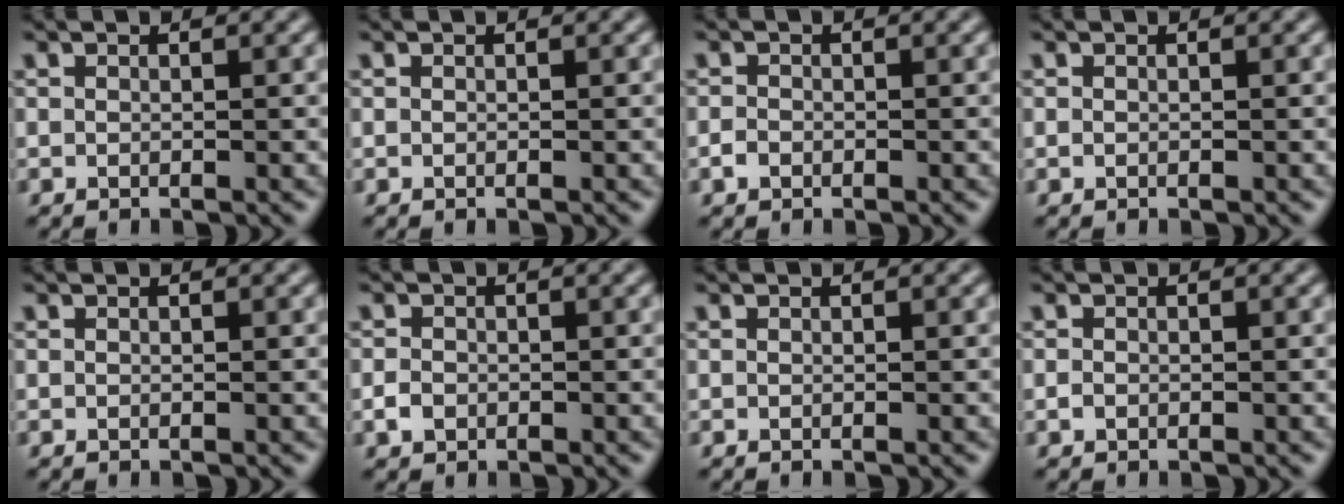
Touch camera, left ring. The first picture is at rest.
{"total": 0.0}
{"total": 0.9, "force": [-0.5, 0.7, 0.4], "torque": [-0.005, -0.002, -0.011]}
{"total": 0.0}
{"total": 0.0}
{"total": 1.3, "force": [-0.5, 1.1, 0.6], "torque": [-0.008, -0.001, -0.013]}
{"total": 0.0}
{"total": 0.5, "force": [-0.2, 0.4, 0.2], "torque": [-0.003, -0.003, -0.004]}